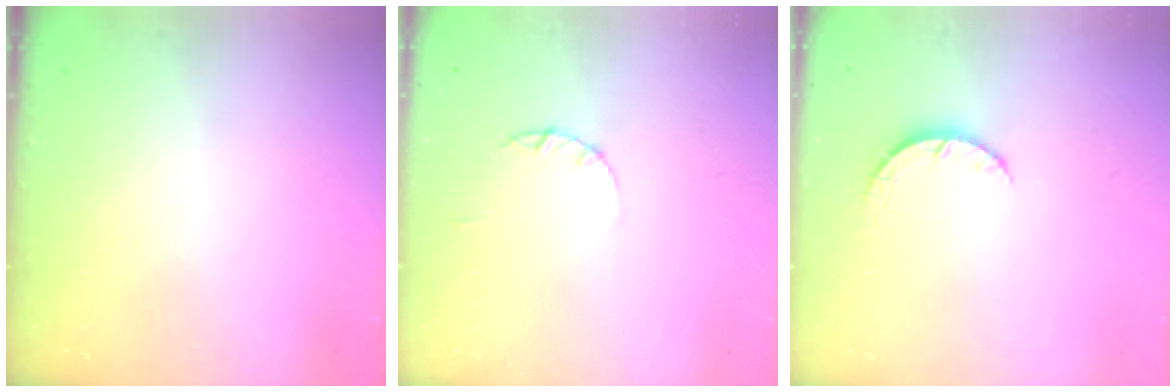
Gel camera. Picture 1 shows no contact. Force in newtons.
{"total": 1.7, "press": 1.7, "slide": 0.3}
{"total": 2.7, "press": 2.7, "slide": 0.4}